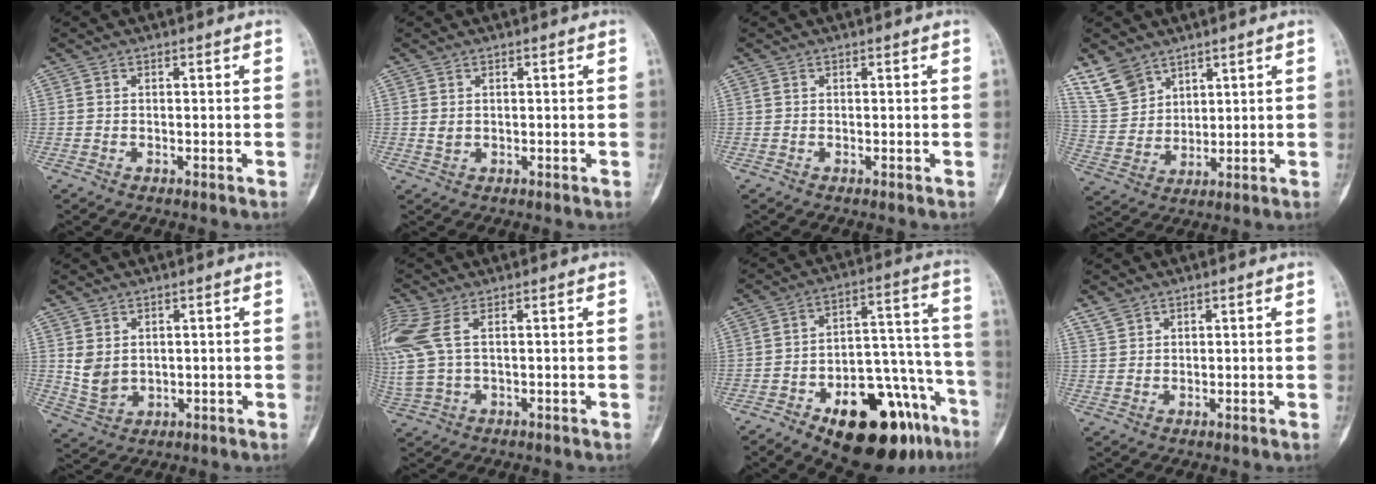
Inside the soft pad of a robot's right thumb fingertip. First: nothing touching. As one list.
[{"total": 1.1, "force": [0.3, 0.8, 0.7], "torque": [-0.011, -0.001, 0.009]}, {"total": 0.0}, {"total": 8.2, "force": [6.2, 5.0, 2.1], "torque": [-0.030, -0.029, 0.139]}, {"total": 4.9, "force": [1.2, 3.7, 2.9], "torque": [-0.047, -0.012, 0.041]}, {"total": 9.2, "force": [2.6, 4.0, 7.9], "torque": [-0.232, 0.018, 0.063]}, {"total": 24.1, "force": [-13.2, 10.7, 17.0], "torque": [-0.169, 0.098, -0.185]}, {"total": 2.2, "force": [1.7, 1.3, 0.4], "torque": [-0.001, -0.001, 0.035]}]